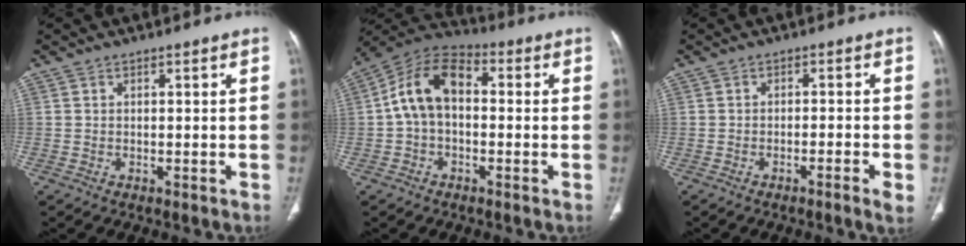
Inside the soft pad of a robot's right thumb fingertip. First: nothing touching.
{"total": 11.1, "force": [0.2, 7.3, 8.4], "torque": [-0.145, 0.035, -0.010]}
{"total": 3.3, "force": [-1.4, 0.1, 3.0], "torque": [-0.056, 0.004, -0.023]}